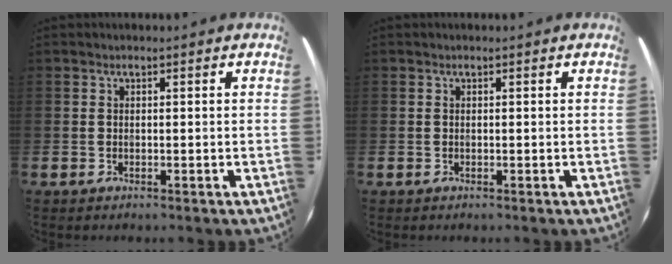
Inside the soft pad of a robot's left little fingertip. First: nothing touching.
{"total": 0.0}